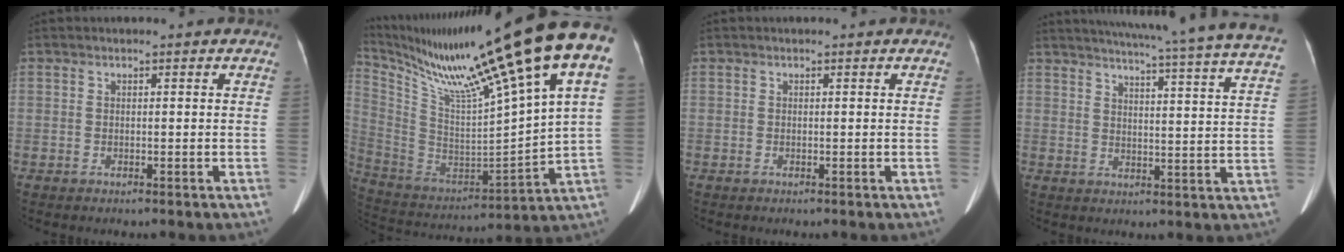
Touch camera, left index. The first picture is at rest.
{"total": 29.4, "force": [20.0, -0.1, 21.6], "torque": [-0.380, -0.028, 0.326]}
{"total": 0.0}
{"total": 25.4, "force": [22.5, -0.9, 11.6], "torque": [-0.175, -0.057, 0.265]}